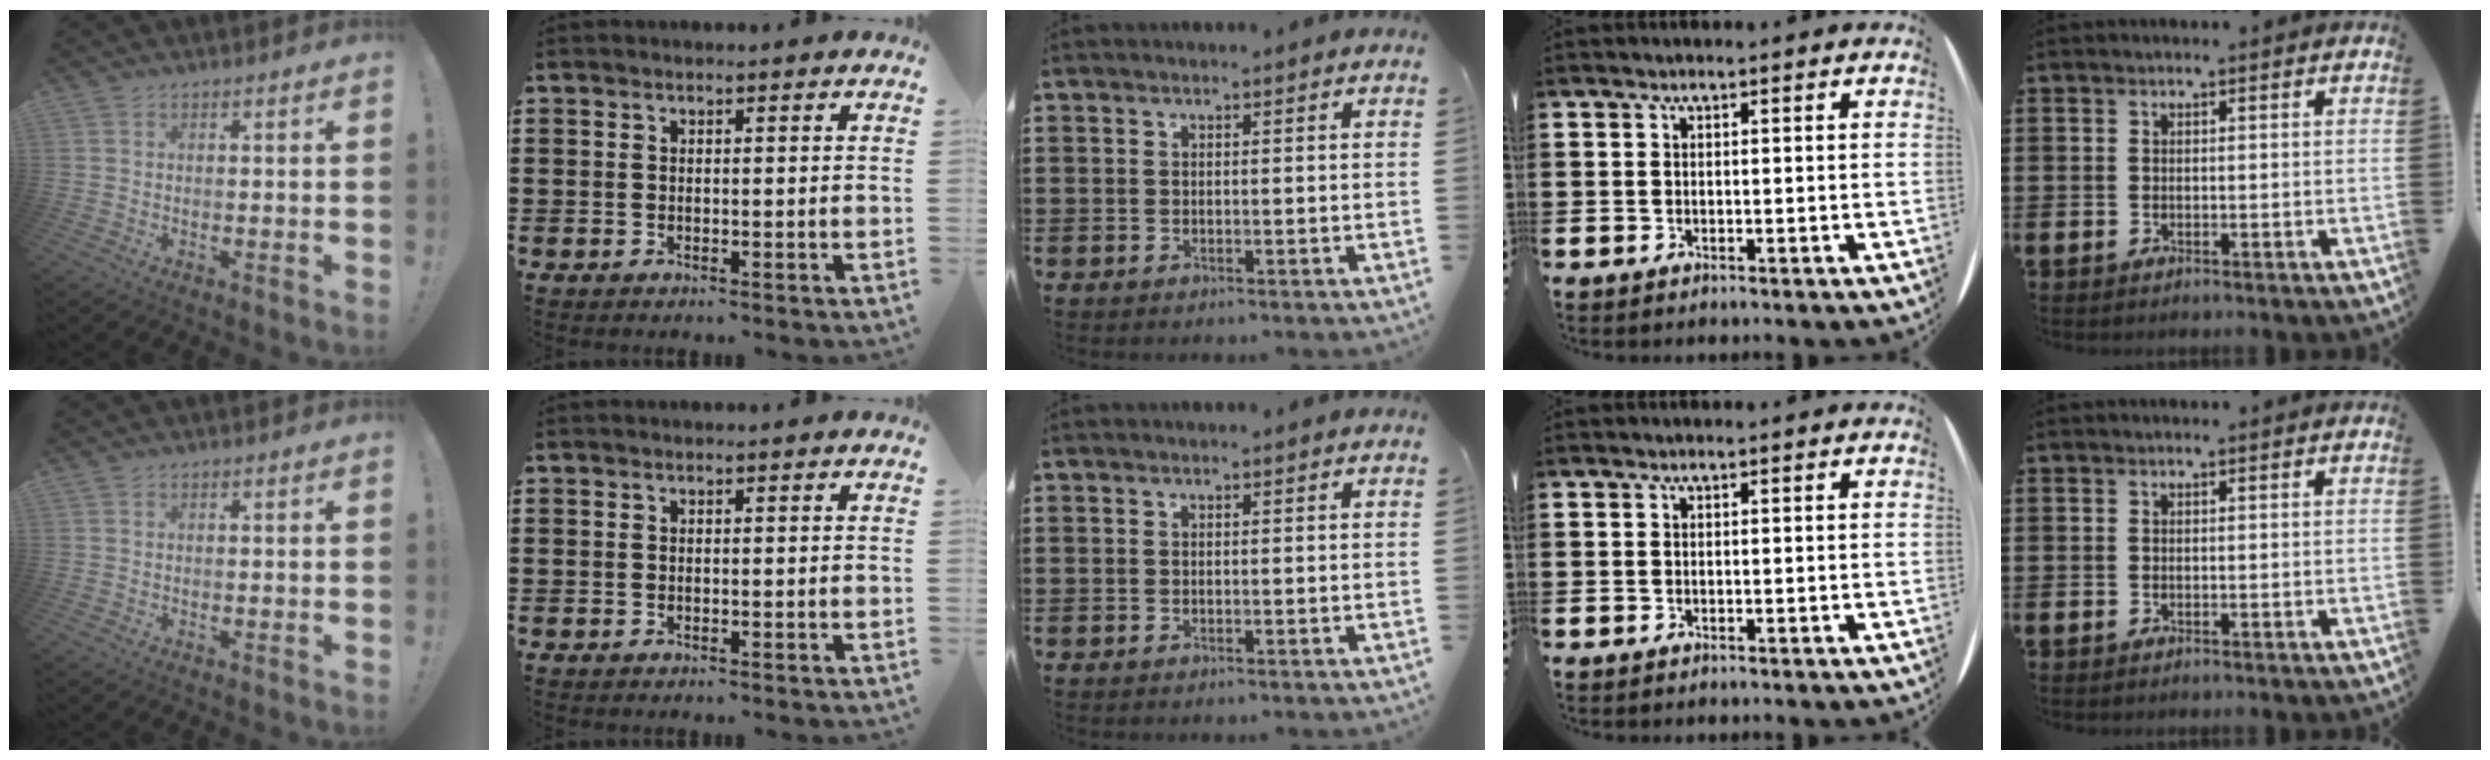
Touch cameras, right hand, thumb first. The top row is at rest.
{}